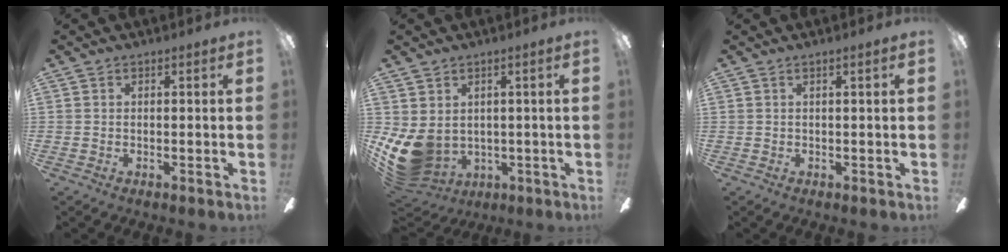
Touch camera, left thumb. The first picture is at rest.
{"total": 10.6, "force": [-1.0, 8.6, 6.1], "torque": [-0.152, -0.009, -0.011]}
{"total": 0.9, "force": [0.3, 0.0, 0.8], "torque": [-0.016, 0.001, 0.004]}